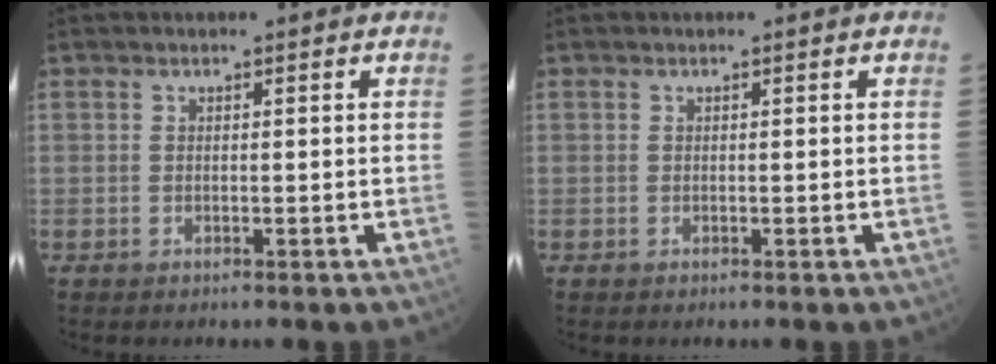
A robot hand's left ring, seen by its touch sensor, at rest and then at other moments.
{"total": 0.0}